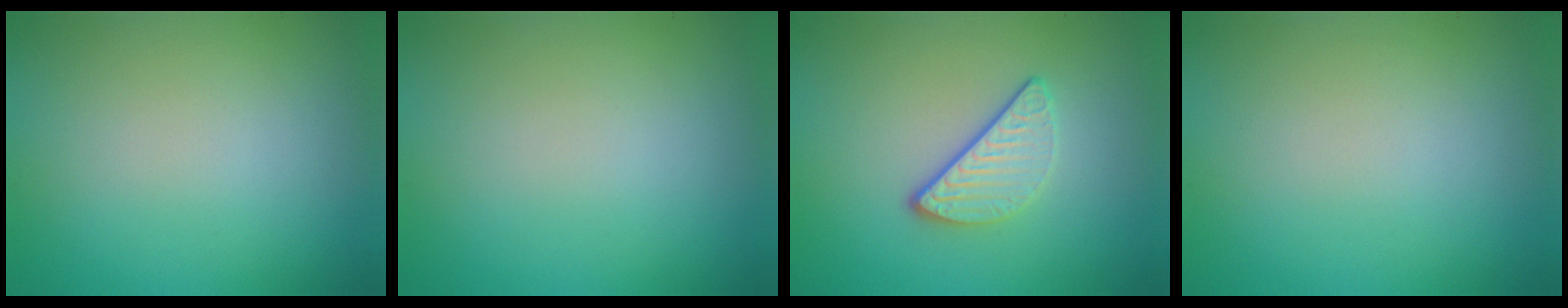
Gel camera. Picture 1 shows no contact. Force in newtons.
{"total": 0.0}
{"total": 2.9, "press": 2.4, "slide": 1.7}
{"total": 0.0}